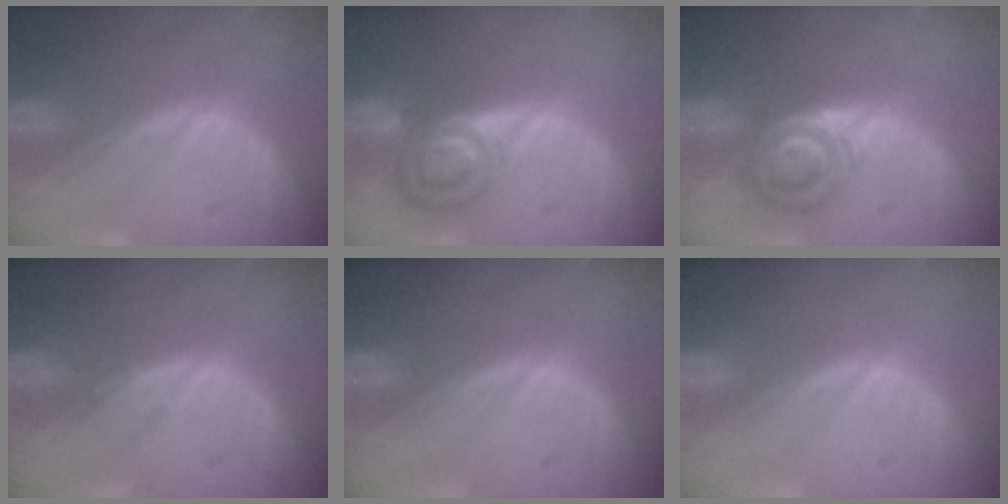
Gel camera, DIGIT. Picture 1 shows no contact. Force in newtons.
{"total": 7.4, "press": 6.3, "slide": 3.9}
{"total": 5.8, "press": 5.7, "slide": 1.1}
{"total": 0.8, "press": 0.8, "slide": 0.1}
{"total": 0.0}
{"total": 0.0}